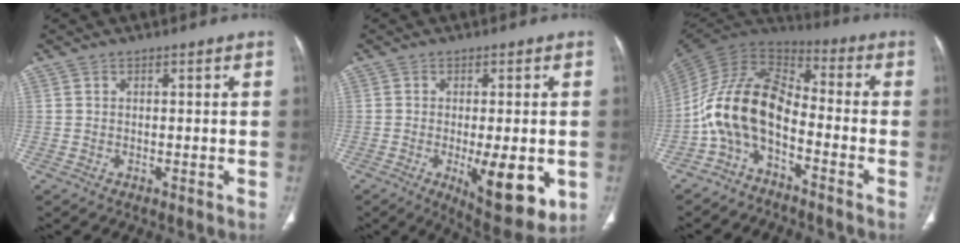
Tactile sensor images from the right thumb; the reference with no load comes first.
{"total": 12.3, "force": [-3.1, 4.2, 11.1], "torque": [-0.145, -0.023, -0.035]}
{"total": 13.0, "force": [-5.0, 6.9, 9.8], "torque": [-0.185, 0.075, -0.108]}